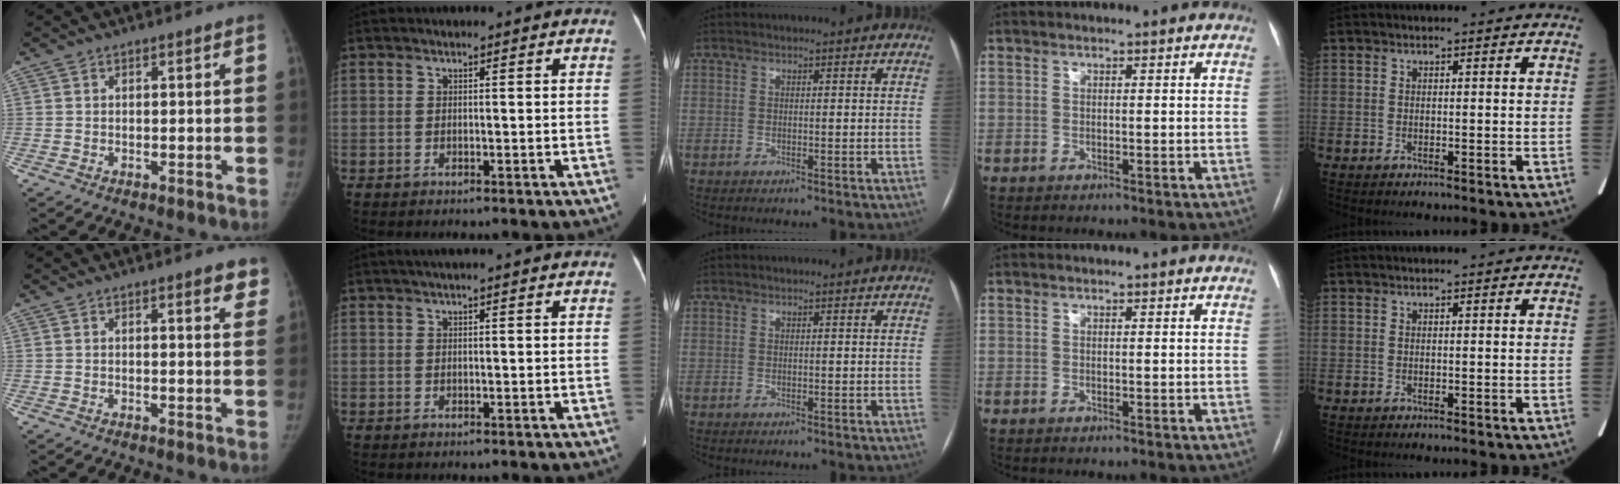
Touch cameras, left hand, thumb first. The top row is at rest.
{"thumb": {"total": 3.9, "force": [2.6, 1.1, 2.6], "torque": [-0.015, -0.011, 0.027]}, "index": {"total": 4.1, "force": [3.3, -0.2, 2.3], "torque": [-0.031, 0.034, 0.044]}}